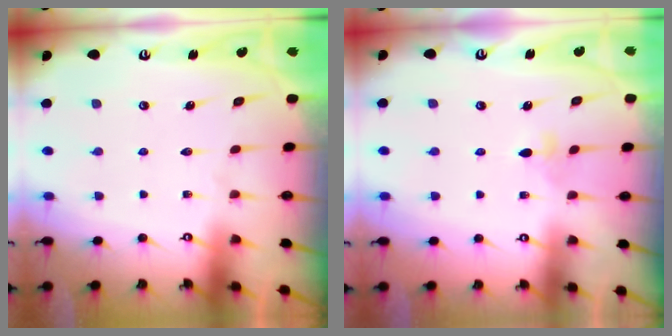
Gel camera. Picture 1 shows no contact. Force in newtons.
{"total": 3.5, "press": 3.4, "slide": 0.8}